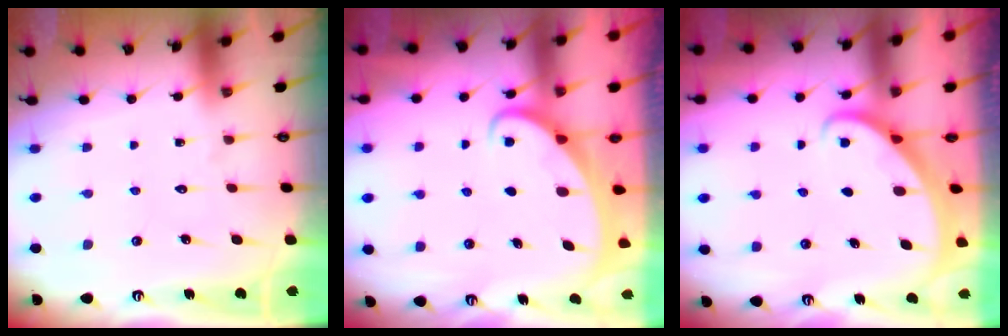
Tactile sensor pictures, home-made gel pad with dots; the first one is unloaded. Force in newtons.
{"total": 2.0, "press": 2.0, "slide": 0.2}
{"total": 1.8, "press": 1.8, "slide": 0.1}